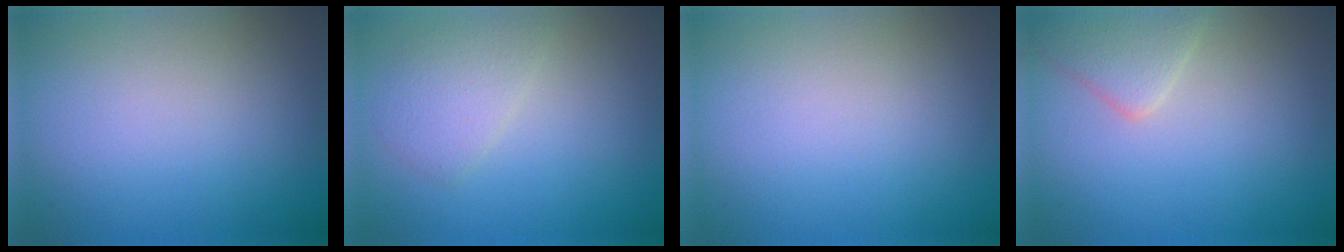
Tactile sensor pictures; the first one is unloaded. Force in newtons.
{"total": 2.2, "press": 2.2, "slide": 0.0}
{"total": 0.0}
{"total": 2.9, "press": 2.9, "slide": 0.2}